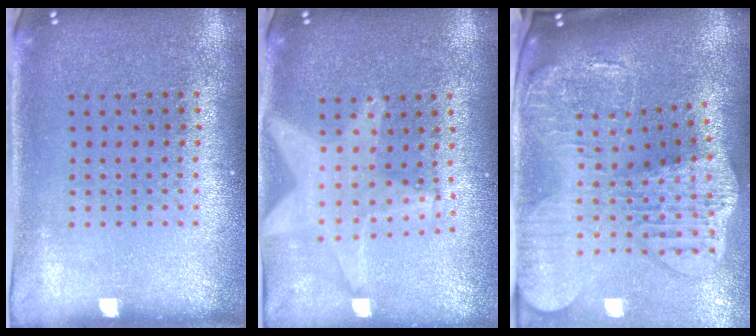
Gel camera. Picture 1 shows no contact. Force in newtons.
{"total": 2.1, "press": 1.7, "slide": 1.2}
{"total": 4.5, "press": 3.4, "slide": 3.0}